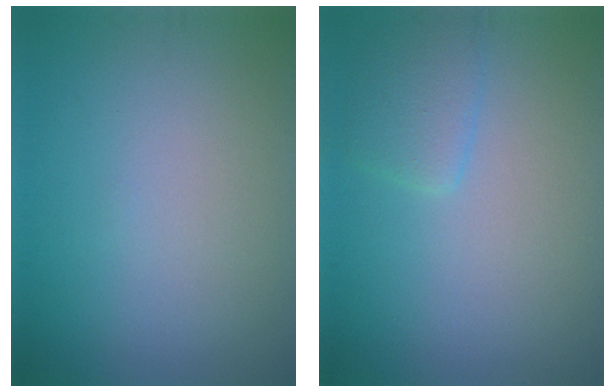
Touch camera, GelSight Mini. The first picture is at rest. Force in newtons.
{"total": 2.1, "press": 2.1, "slide": 0.2}